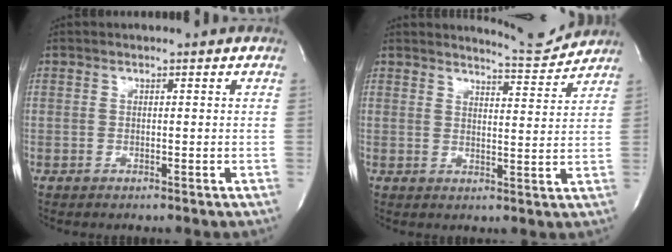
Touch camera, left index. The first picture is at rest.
{"total": 5.0, "force": [5.0, -0.5, -0.5], "torque": [-0.005, -0.029, 0.066]}